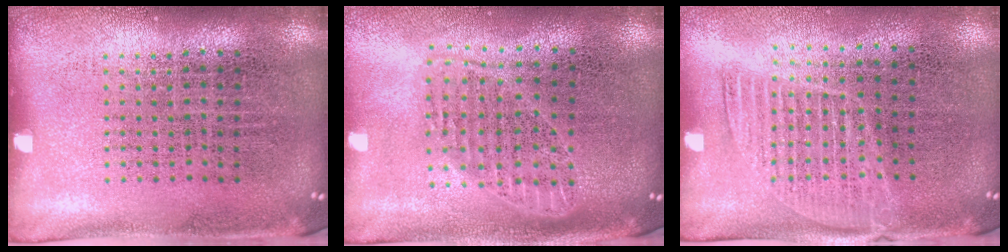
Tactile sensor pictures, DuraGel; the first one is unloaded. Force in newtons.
{"total": 1.7, "press": 1.5, "slide": 0.9}
{"total": 1.3, "press": 1.1, "slide": 0.6}